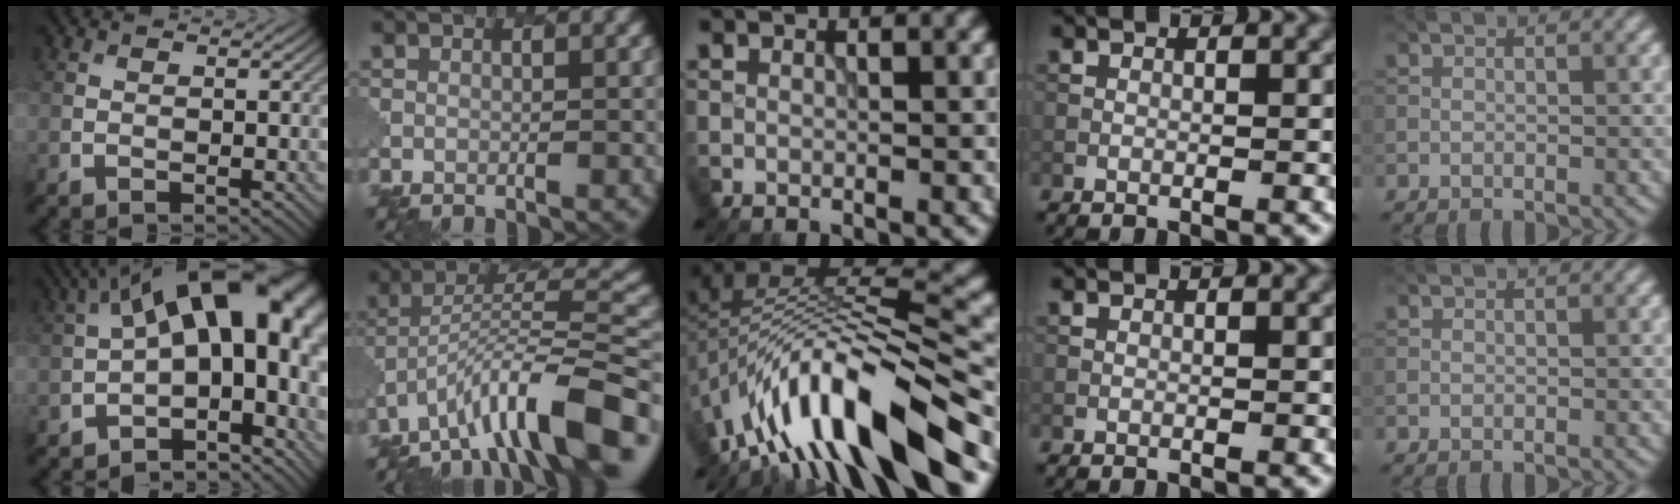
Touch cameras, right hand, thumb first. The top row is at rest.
{"thumb": {"total": 18.2, "force": [0.9, 10.0, 15.2], "torque": [-0.217, -0.010, 0.049]}, "index": {"total": 11.1, "force": [-7.3, 2.8, 7.8], "torque": [-0.105, 0.022, -0.130]}, "middle": {"total": 13.6, "force": [-7.9, 3.9, 10.4], "torque": [-0.174, 0.020, -0.123]}}